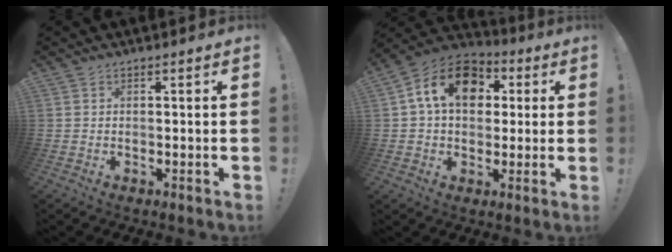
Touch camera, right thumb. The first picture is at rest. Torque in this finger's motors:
{"motor_torque": [1.00, 1.13, 0.59, -0.40, 0.07]}